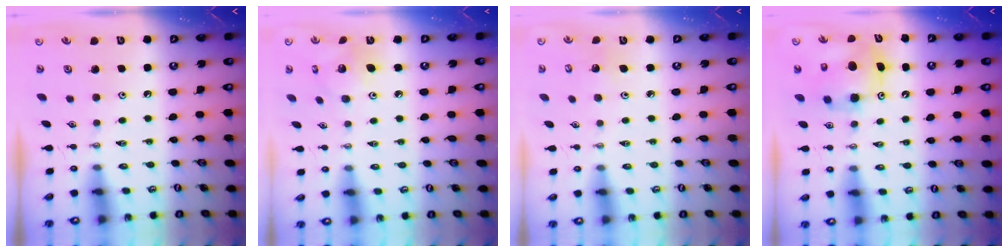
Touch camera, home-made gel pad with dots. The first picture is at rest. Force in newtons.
{"total": 6.8, "press": 6.8, "slide": 0.2}
{"total": 2.8, "press": 2.7, "slide": 0.7}
{"total": 7.9, "press": 7.9, "slide": 0.2}